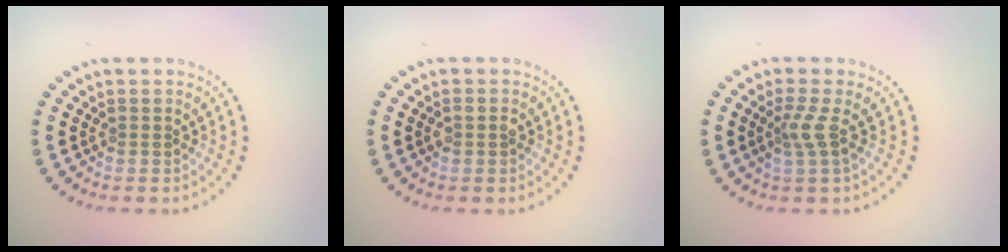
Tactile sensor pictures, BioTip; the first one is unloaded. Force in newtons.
{"total": 1.2, "press": 1.1, "slide": 0.3}
{"total": 2.0, "press": 1.4, "slide": 1.5}